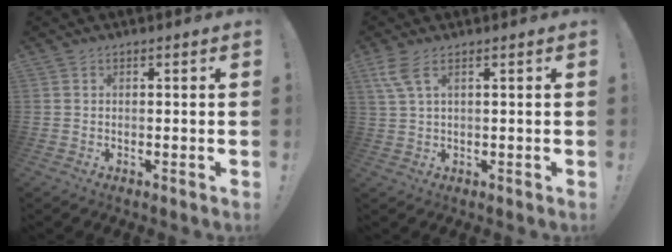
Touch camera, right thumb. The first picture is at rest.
{"total": 5.1, "force": [2.7, 1.3, 4.1], "torque": [-0.087, -0.002, 0.051]}